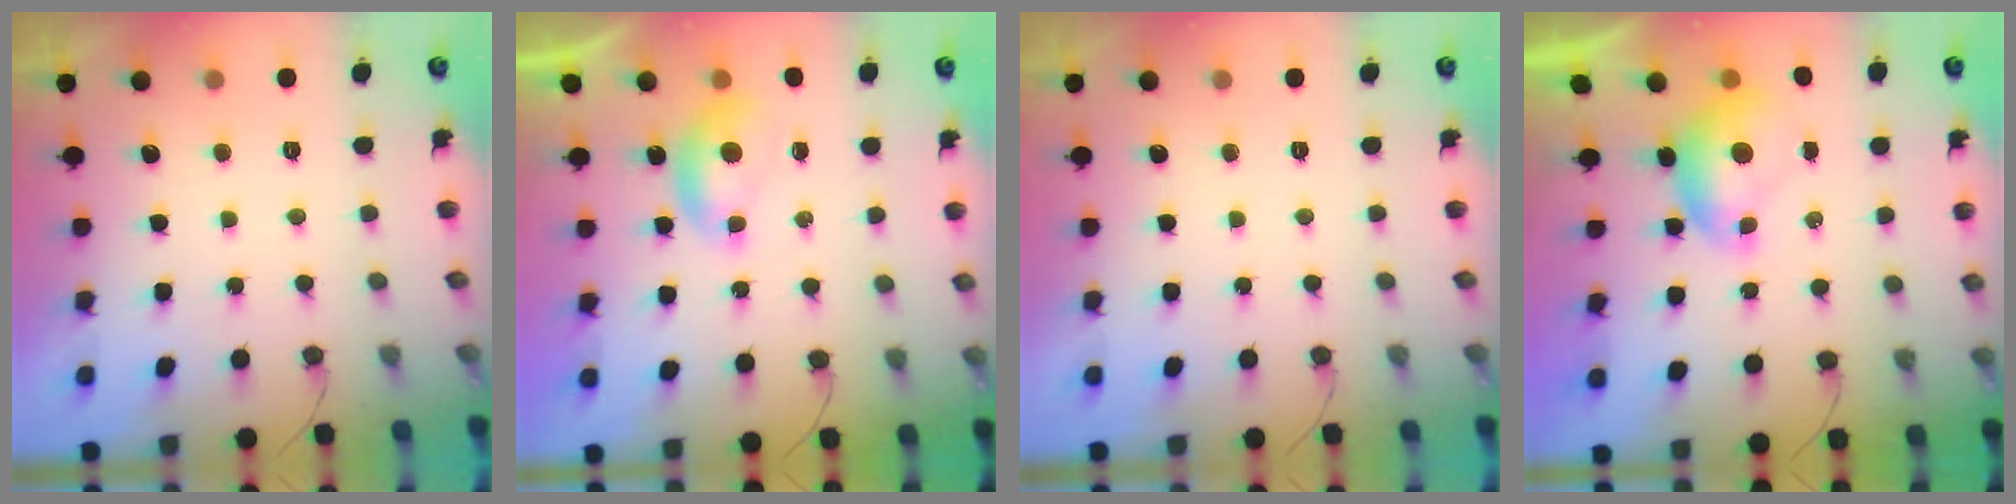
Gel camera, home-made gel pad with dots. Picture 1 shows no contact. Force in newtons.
{"total": 5.3, "press": 5.2, "slide": 0.7}
{"total": 0.0}
{"total": 6.5, "press": 6.5, "slide": 0.7}